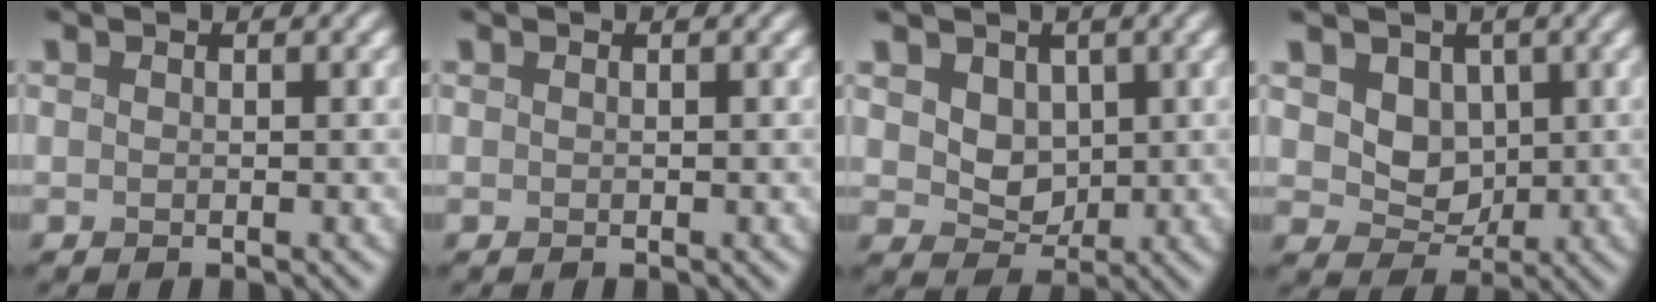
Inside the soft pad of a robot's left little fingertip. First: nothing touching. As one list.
[{"total": 0.0}, {"total": 2.9, "force": [0.6, 2.5, 1.4], "torque": [-0.035, -0.017, 0.013]}, {"total": 3.6, "force": [0.5, 3.1, 1.8], "torque": [-0.041, -0.018, 0.009]}]